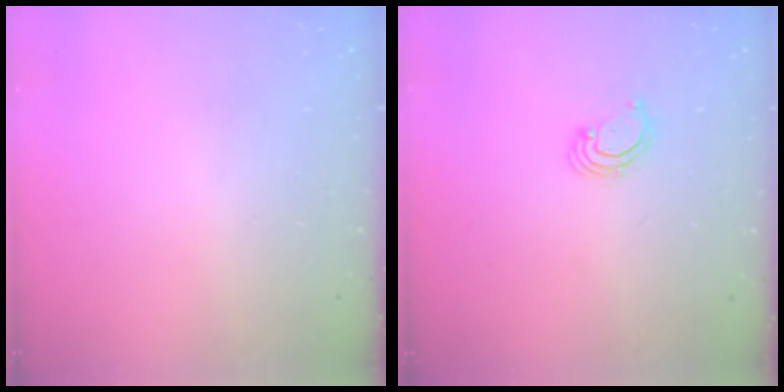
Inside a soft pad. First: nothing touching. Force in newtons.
{"total": 2.5, "press": 2.5, "slide": 0.2}